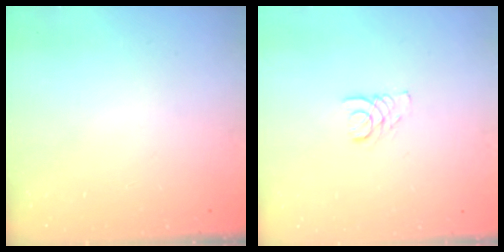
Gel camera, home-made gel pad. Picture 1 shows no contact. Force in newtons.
{"total": 1.9, "press": 1.9, "slide": 0.2}